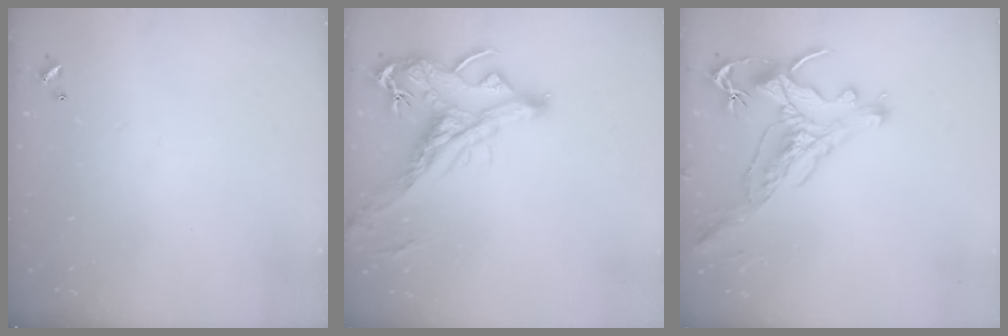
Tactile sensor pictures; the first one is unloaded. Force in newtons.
{"total": 3.5, "press": 3.3, "slide": 1.3}
{"total": 1.2, "press": 0.9, "slide": 0.9}